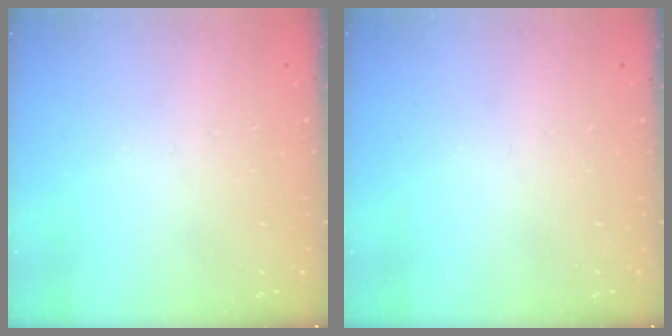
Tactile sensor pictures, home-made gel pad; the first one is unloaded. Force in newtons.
{"total": 0.0}